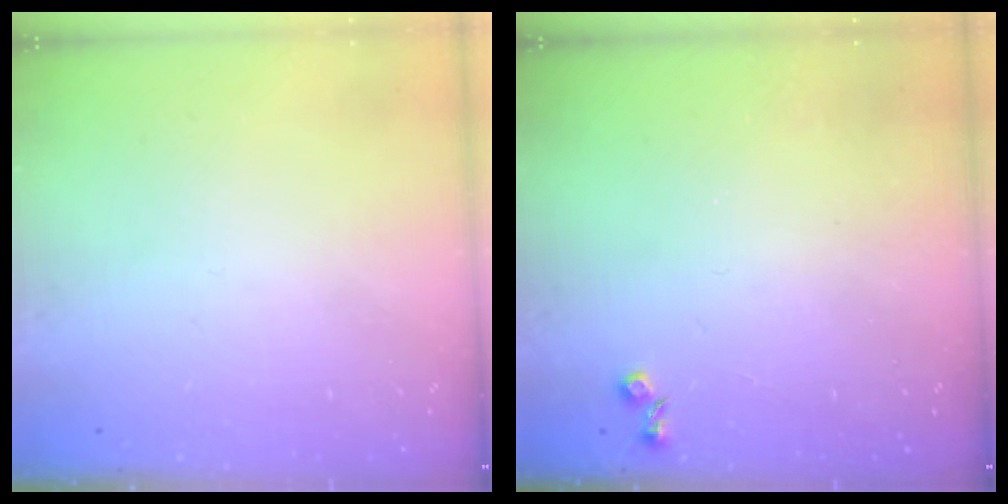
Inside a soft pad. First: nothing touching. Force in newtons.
{"total": 3.7, "press": 3.7, "slide": 0.5}